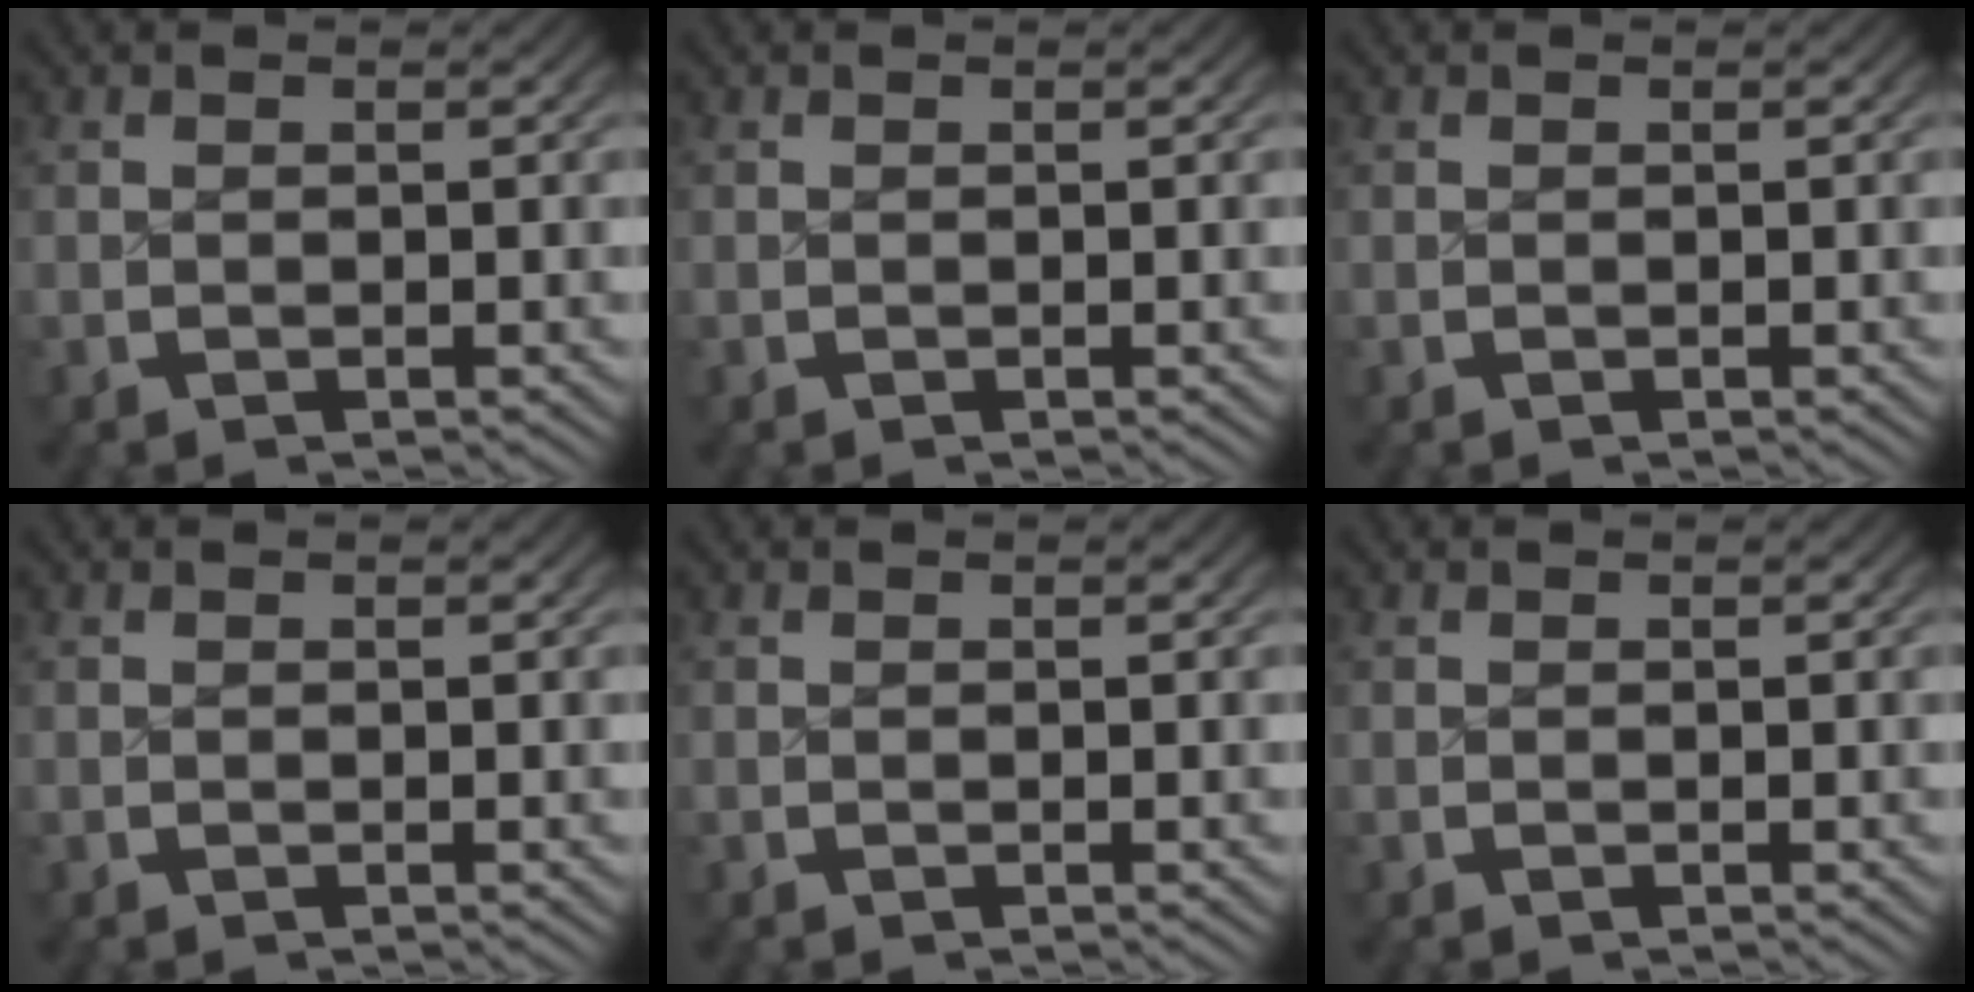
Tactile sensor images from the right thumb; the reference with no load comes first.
{"total": 0.0}
{"total": 0.0}
{"total": 0.0}
{"total": 0.0}
{"total": 0.0}